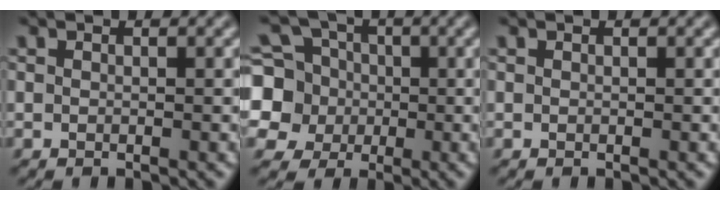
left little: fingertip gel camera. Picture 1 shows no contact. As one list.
[{"total": 10.2, "force": [0.3, 9.5, 3.6], "torque": [-0.117, 0.031, -0.024]}, {"total": 0.0}]